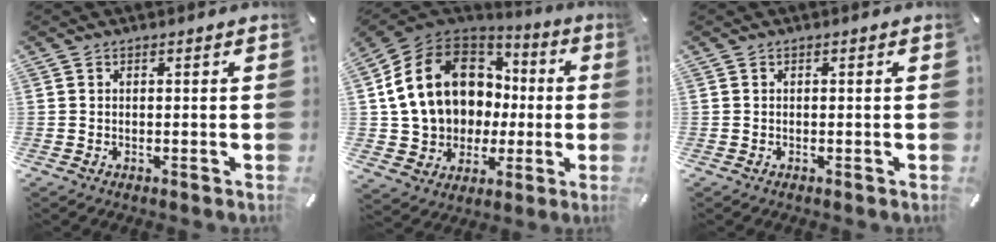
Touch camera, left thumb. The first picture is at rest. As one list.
[{"total": 17.7, "force": [3.2, 14.8, 9.2], "torque": [-0.196, -0.016, 0.076]}, {"total": 0.0}]